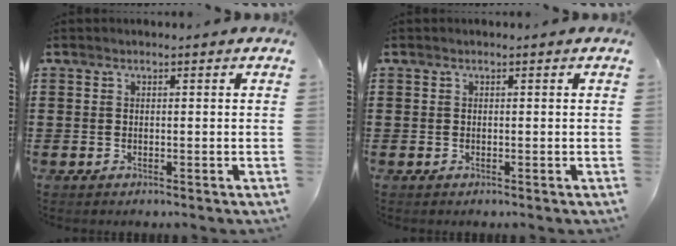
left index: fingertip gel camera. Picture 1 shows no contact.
{"total": 0.0}